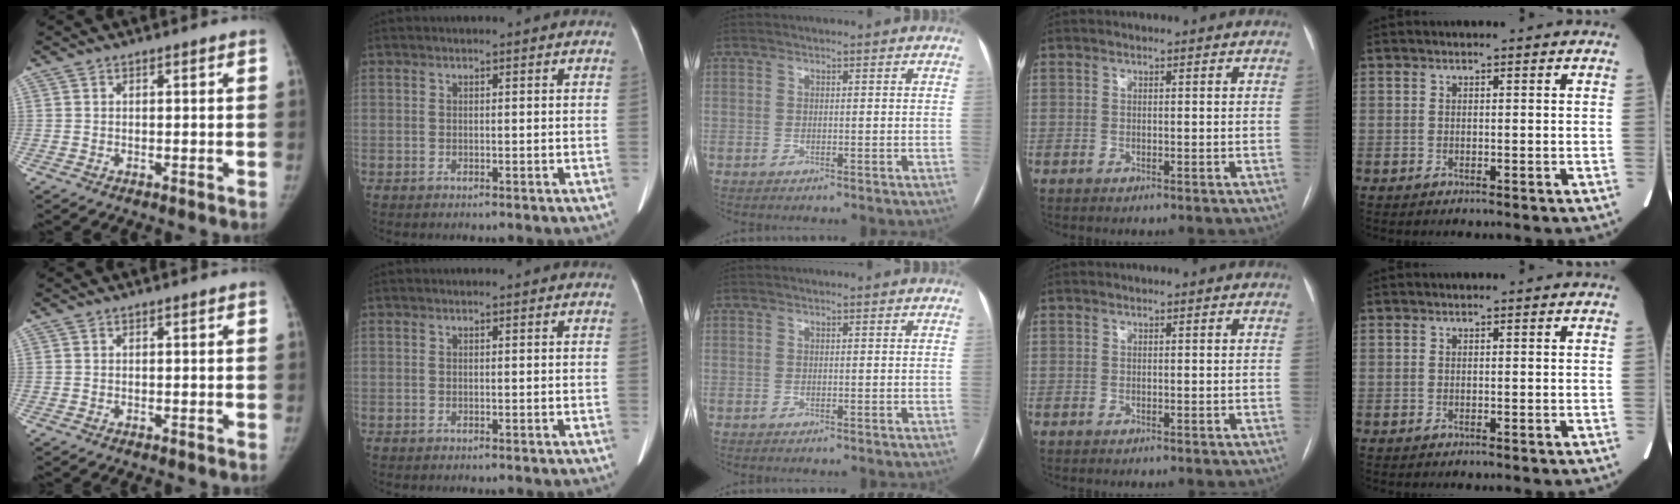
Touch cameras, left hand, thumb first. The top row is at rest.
{}